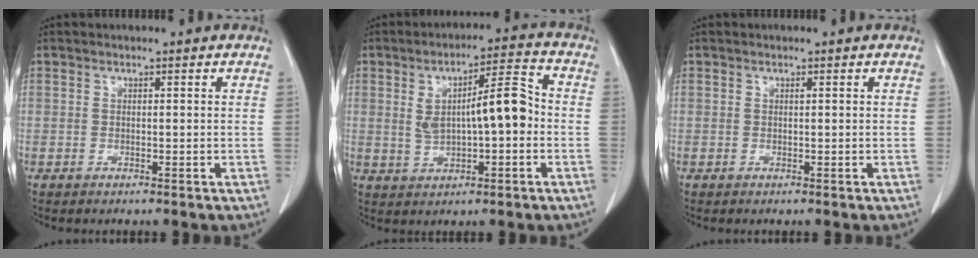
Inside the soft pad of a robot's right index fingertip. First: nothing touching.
{"total": 9.7, "force": [0.2, 2.6, 9.3], "torque": [-0.156, 0.026, 0.007]}
{"total": 0.0}